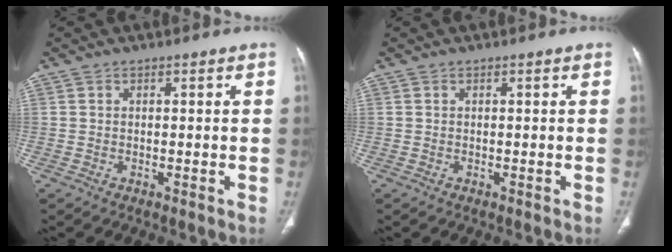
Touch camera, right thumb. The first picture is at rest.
{"total": 0.0}